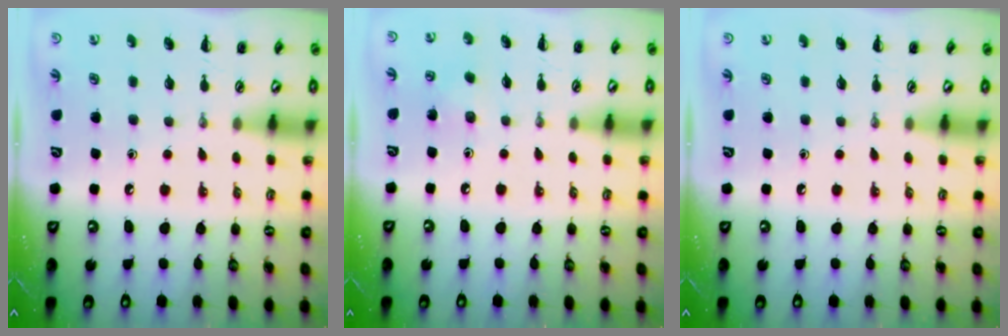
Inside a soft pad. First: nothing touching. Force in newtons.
{"total": 3.4, "press": 3.3, "slide": 1.0}
{"total": 0.0}